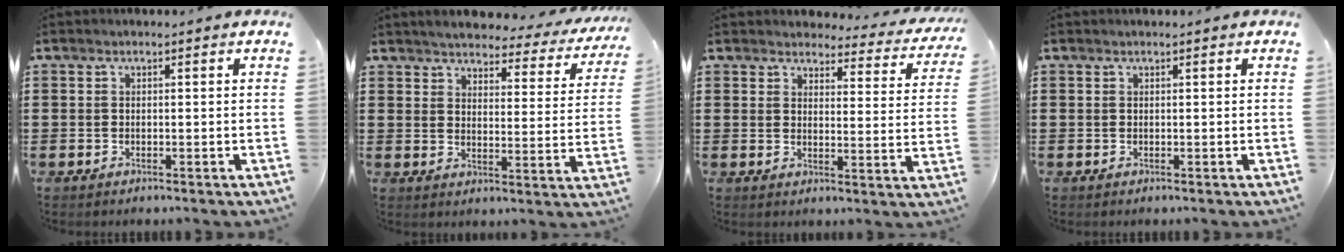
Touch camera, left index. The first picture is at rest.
{"total": 3.8, "force": [3.7, 0.1, 1.0], "torque": [-0.042, -0.027, 0.059]}
{"total": 3.8, "force": [3.6, 0.7, 1.0], "torque": [-0.029, -0.021, 0.060]}
{"total": 0.0}